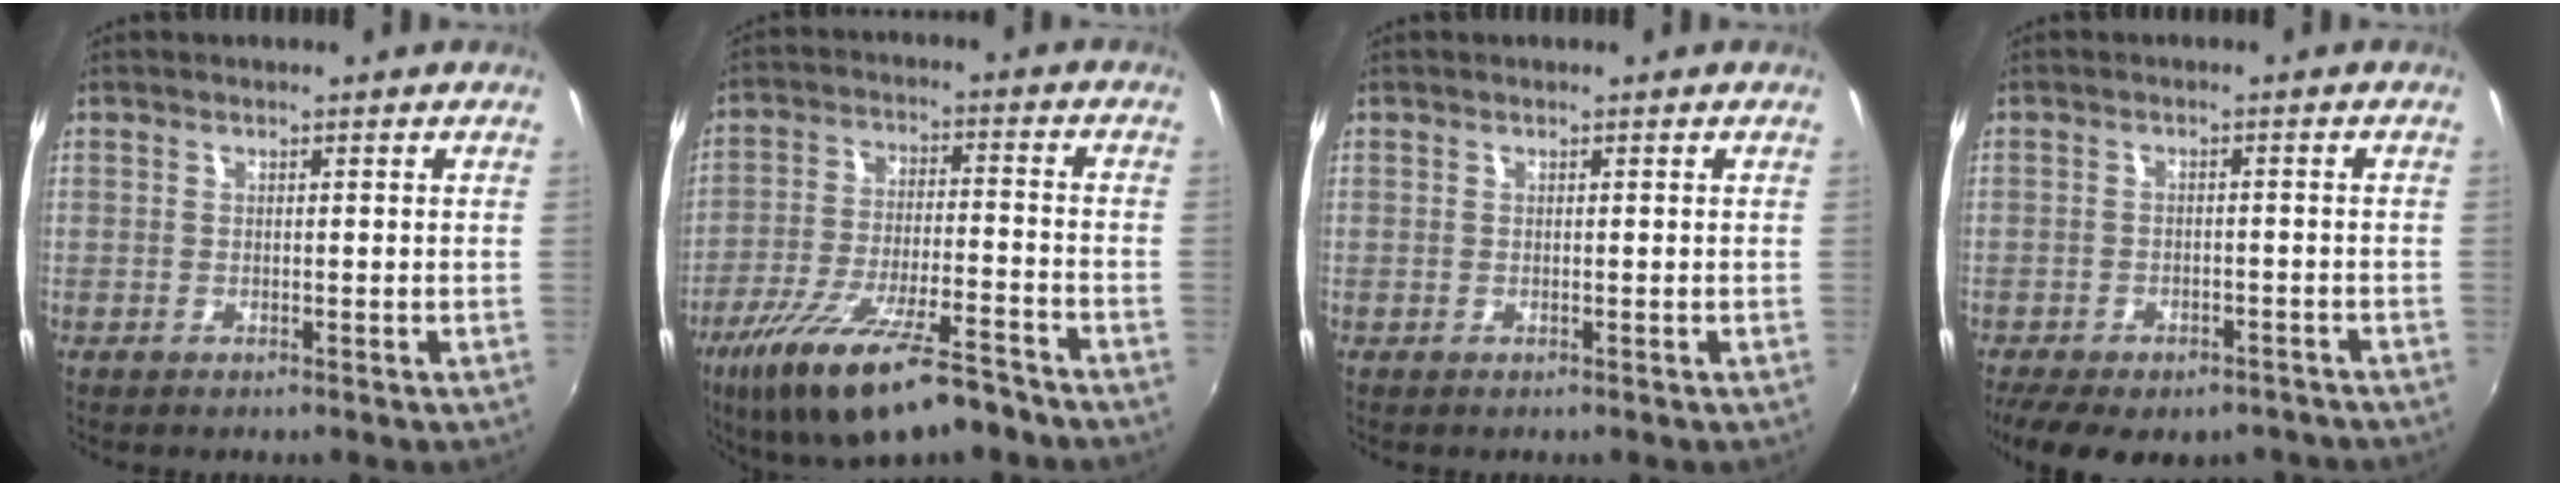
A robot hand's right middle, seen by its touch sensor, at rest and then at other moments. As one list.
[{"total": 17.4, "force": [-12.4, 4.3, 11.4], "torque": [-0.222, -0.035, -0.208]}, {"total": 0.0}, {"total": 15.6, "force": [-11.8, 6.9, 7.6], "torque": [-0.163, -0.029, -0.156]}]